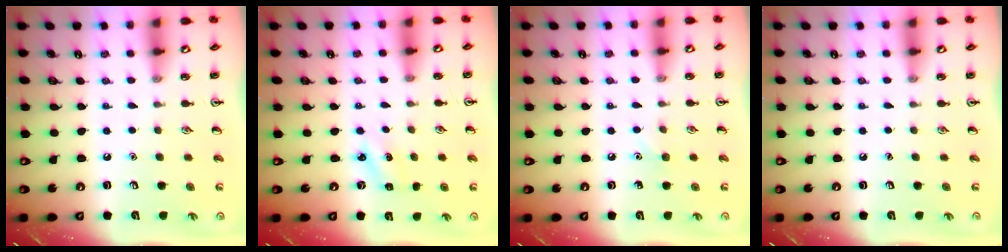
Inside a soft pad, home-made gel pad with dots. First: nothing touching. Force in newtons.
{"total": 2.2, "press": 2.1, "slide": 0.8}
{"total": 4.7, "press": 4.4, "slide": 1.5}
{"total": 0.0}